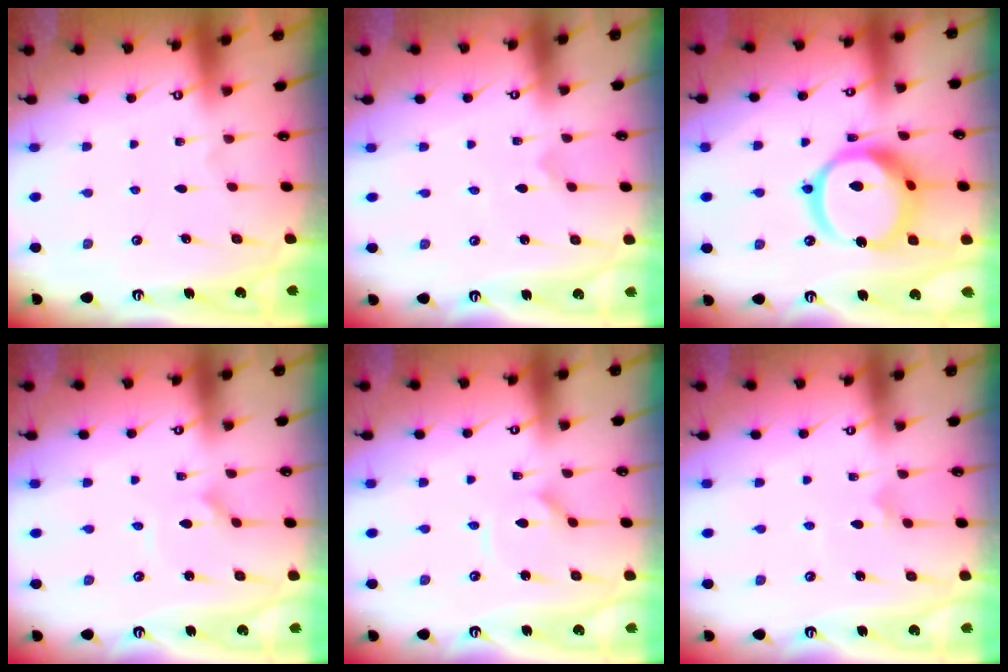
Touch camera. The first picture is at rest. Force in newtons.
{"total": 0.0}
{"total": 18.0, "press": 17.9, "slide": 1.9}
{"total": 1.5, "press": 1.5, "slide": 0.1}
{"total": 3.4, "press": 3.4, "slide": 0.3}
{"total": 2.7, "press": 2.6, "slide": 0.5}